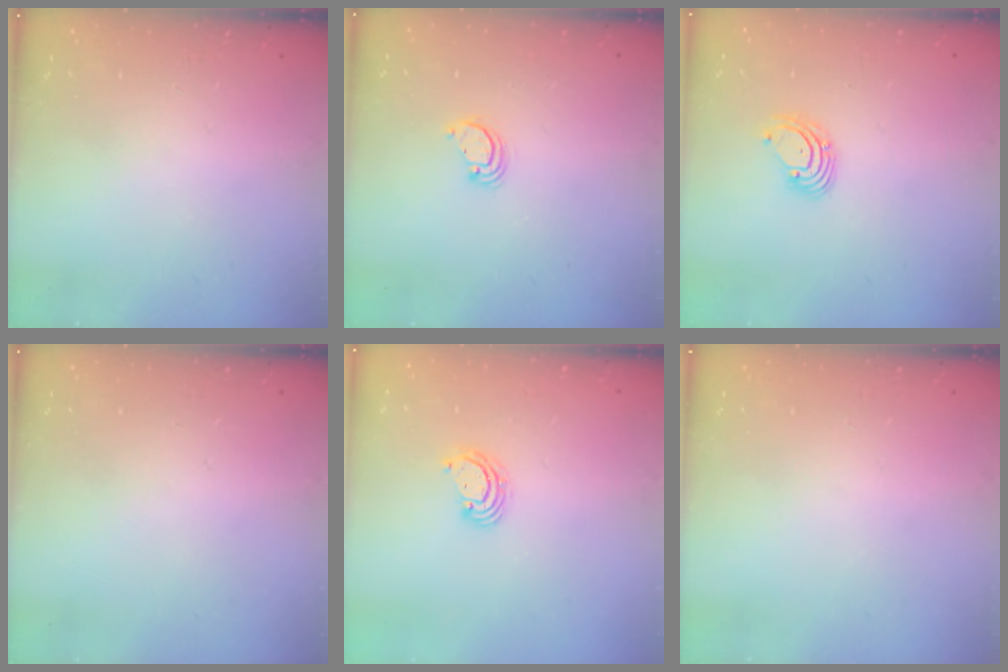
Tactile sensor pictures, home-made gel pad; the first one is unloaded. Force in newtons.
{"total": 2.9, "press": 2.9, "slide": 0.1}
{"total": 2.6, "press": 2.6, "slide": 0.1}
{"total": 0.0}
{"total": 3.5, "press": 3.5, "slide": 0.2}
{"total": 0.0}